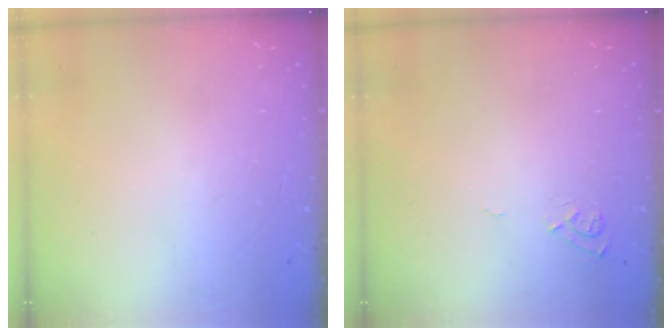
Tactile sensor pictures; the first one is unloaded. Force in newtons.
{"total": 6.8, "press": 6.8, "slide": 0.6}